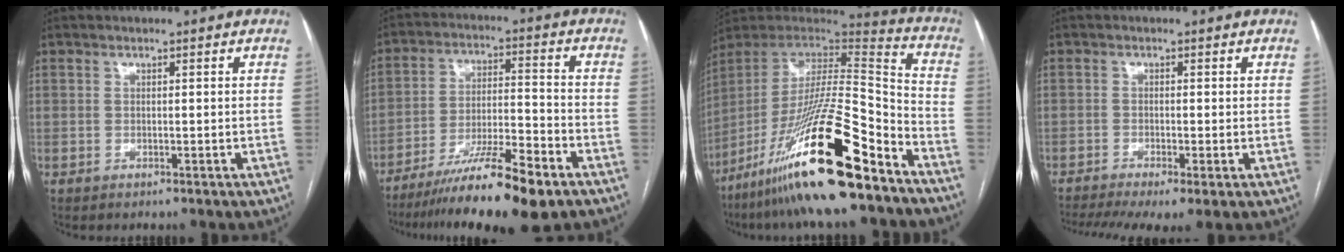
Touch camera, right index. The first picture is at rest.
{"total": 15.4, "force": [-10.8, 1.2, 11.0], "torque": [-0.181, -0.025, -0.184]}
{"total": 26.5, "force": [-16.7, 2.8, 20.3], "torque": [-0.366, -0.036, -0.299]}
{"total": 8.8, "force": [-5.5, 2.0, 6.6], "torque": [-0.119, -0.010, -0.091]}